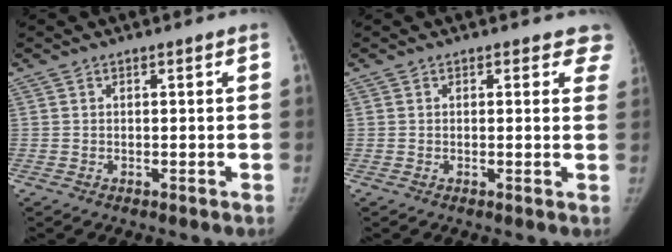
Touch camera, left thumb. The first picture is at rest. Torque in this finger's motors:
{"motor_torque": [-0.42, -0.09, 0.37, 0.13, -0.04]}